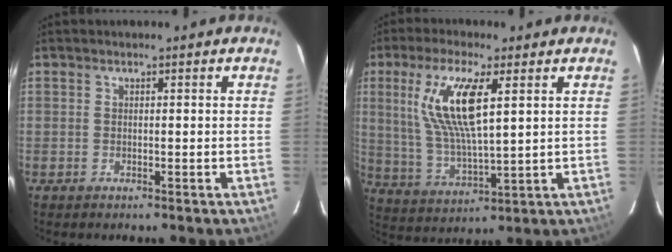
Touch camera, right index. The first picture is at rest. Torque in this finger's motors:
{"motor_torque": [1.55, 0.59, 0.90, 0.19]}